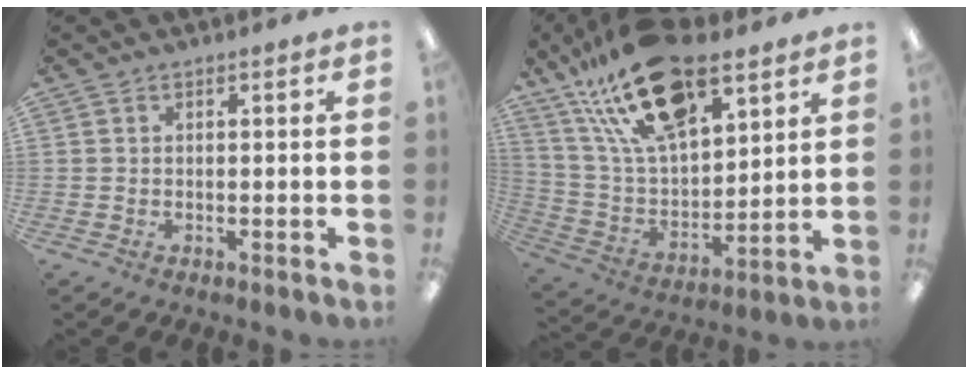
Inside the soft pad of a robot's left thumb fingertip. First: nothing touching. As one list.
[{"total": 24.4, "force": [15.6, 10.9, 15.3], "torque": [-0.296, -0.071, 0.275]}]